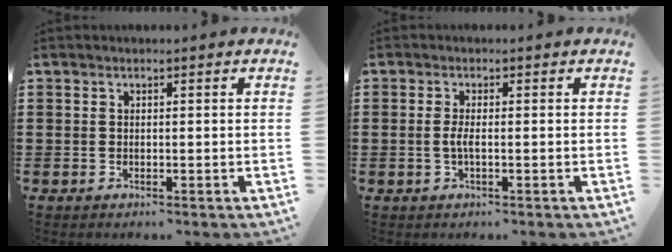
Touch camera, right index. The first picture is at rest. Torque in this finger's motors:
{"motor_torque": [0.32, -0.41, 0.23, 0.07]}